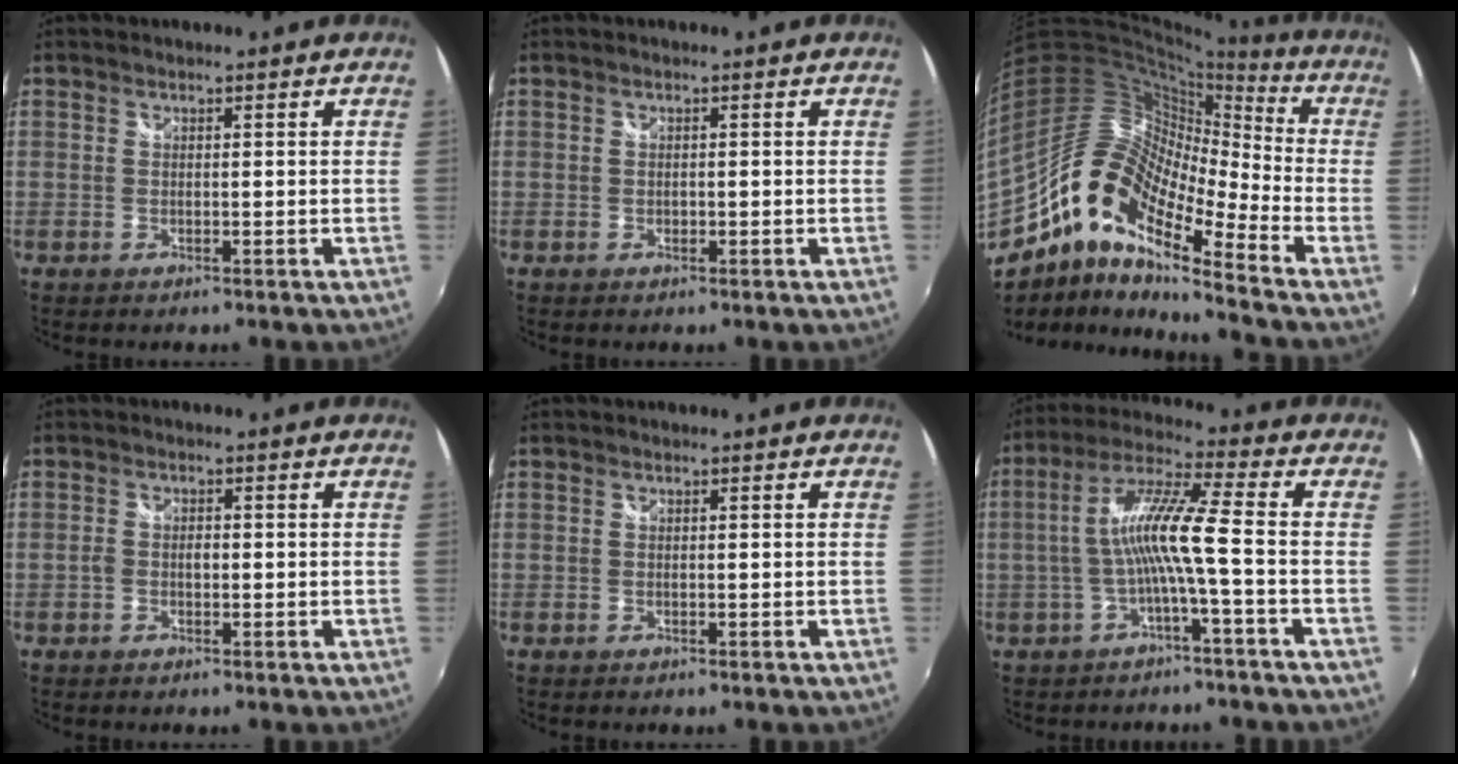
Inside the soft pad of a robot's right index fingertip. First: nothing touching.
{"total": 0.5, "force": [-0.1, 0.5, 0.1], "torque": [-0.002, -0.001, -0.001]}
{"total": 17.1, "force": [-9.9, 5.5, 12.8], "torque": [-0.213, -0.001, -0.208]}
{"total": 1.8, "force": [-0.5, 1.1, 1.3], "torque": [-0.027, 0.003, -0.011]}
{"total": 0.0}
{"total": 9.4, "force": [-2.2, -0.7, 9.2], "torque": [-0.186, 0.012, -0.036]}